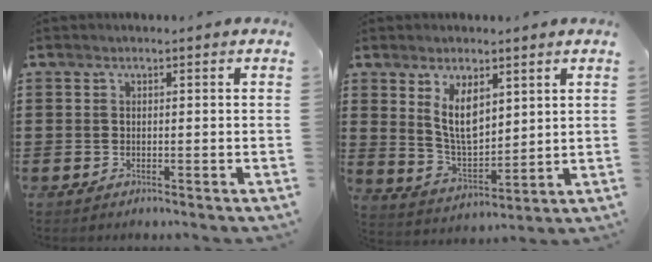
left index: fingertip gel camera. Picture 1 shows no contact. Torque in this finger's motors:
{"motor_torque": [0.64, 0.05, 0.55, 0.16]}